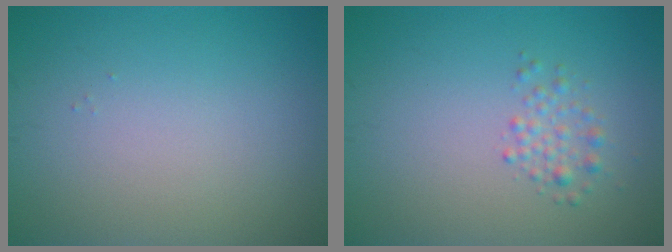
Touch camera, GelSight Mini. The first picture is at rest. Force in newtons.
{"total": 1.6, "press": 1.6, "slide": 0.1}